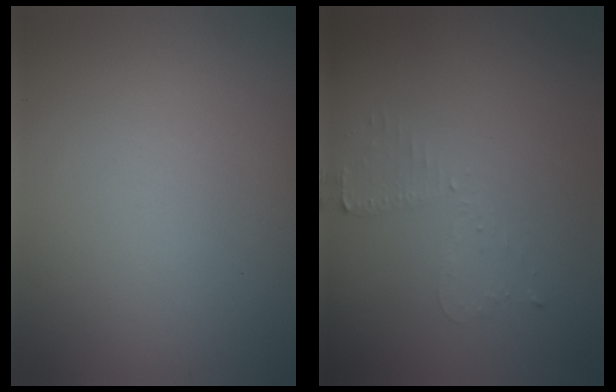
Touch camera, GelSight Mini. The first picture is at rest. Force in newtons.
{"total": 1.9, "press": 1.9, "slide": 0.4}